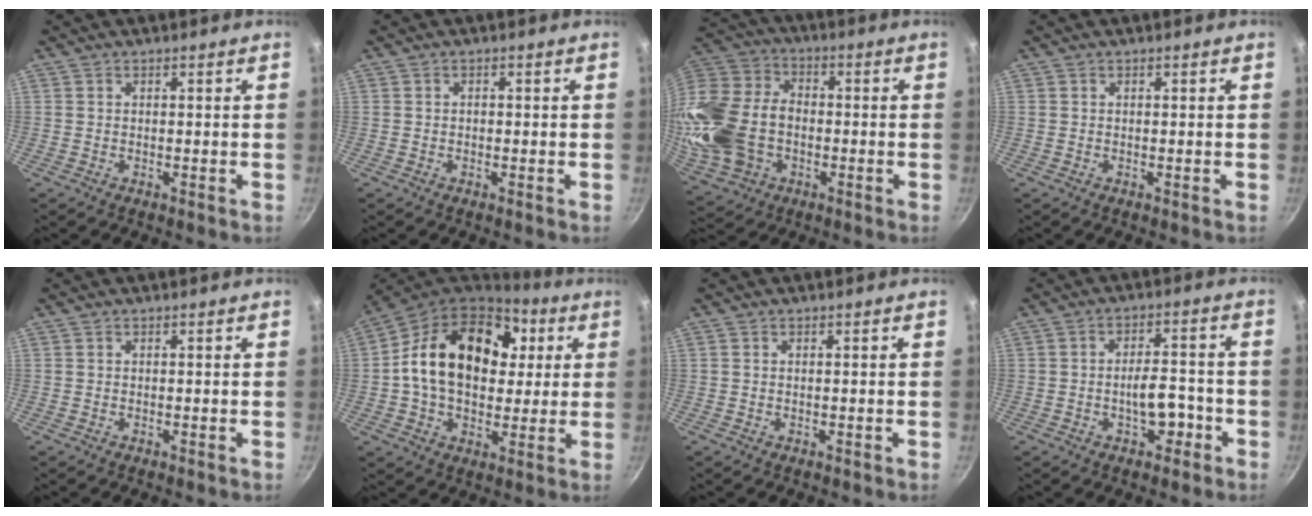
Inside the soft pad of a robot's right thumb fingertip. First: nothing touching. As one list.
[{"total": 0.6, "force": [-0.1, 0.5, 0.3], "torque": [-0.005, 0.003, -0.003]}, {"total": 21.9, "force": [-4.0, 15.9, 14.5], "torque": [-0.310, 0.031, -0.071]}, {"total": 0.0}, {"total": 0.0}, {"total": 22.1, "force": [4.4, 15.5, 15.2], "torque": [-0.231, 0.017, 0.059]}, {"total": 0.0}, {"total": 6.6, "force": [-2.7, 3.4, 4.9], "torque": [-0.047, 0.028, -0.038]}]